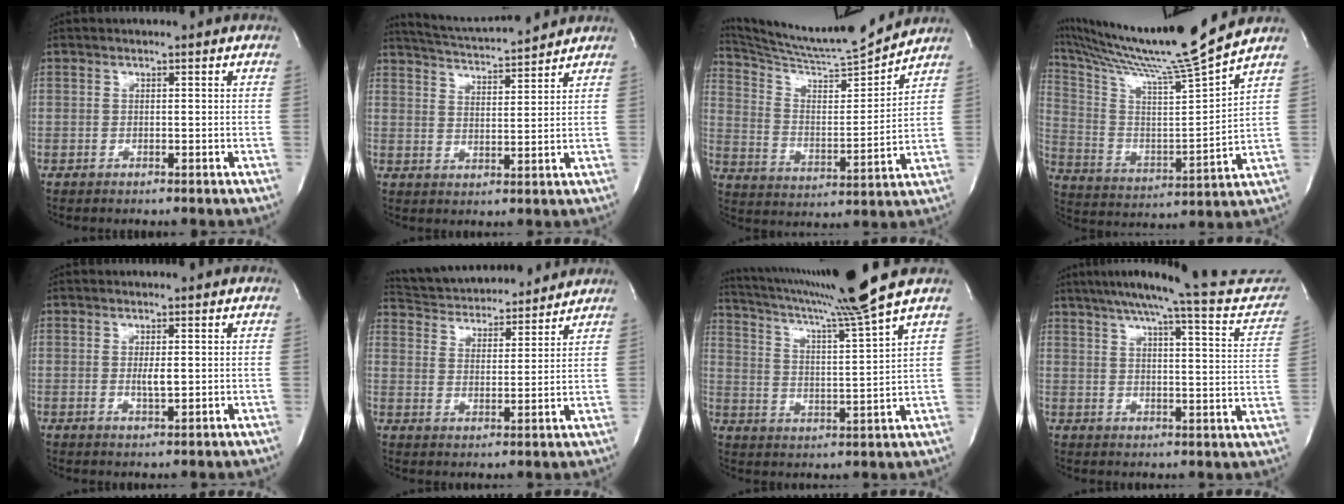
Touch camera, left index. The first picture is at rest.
{"total": 10.8, "force": [10.3, 0.4, 3.2], "torque": [-0.066, 0.016, 0.164]}
{"total": 15.3, "force": [14.8, -0.7, 4.0], "torque": [-0.083, -0.018, 0.247]}
{"total": 19.5, "force": [17.2, -2.8, 8.8], "torque": [-0.175, -0.047, 0.285]}
{"total": 2.1, "force": [0.2, 0.4, 2.0], "torque": [-0.040, -0.005, 0.005]}
{"total": 15.7, "force": [14.8, 3.2, 4.0], "torque": [-0.069, 0.022, 0.228]}
{"total": 15.1, "force": [12.8, -3.4, 7.2], "torque": [-0.134, -0.029, 0.203]}
{"total": 19.8, "force": [18.4, 1.0, 7.2], "torque": [-0.095, -0.049, 0.222]}